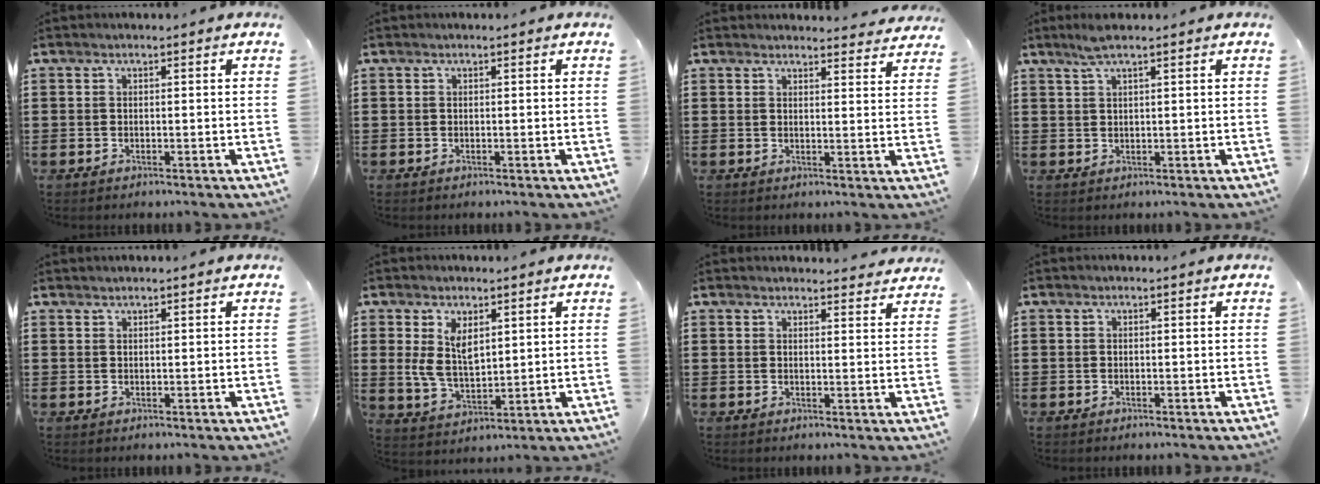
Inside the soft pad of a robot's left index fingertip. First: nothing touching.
{"total": 0.0}
{"total": 2.9, "force": [2.9, 0.0, 0.3], "torque": [-0.006, -0.014, 0.053]}
{"total": 2.7, "force": [1.8, 0.2, 2.0], "torque": [-0.042, 0.001, 0.032]}
{"total": 0.8, "force": [0.8, 0.0, 0.1], "torque": [-0.005, -0.001, 0.016]}
{"total": 6.1, "force": [2.3, 3.2, 4.6], "torque": [-0.098, 0.001, 0.038]}
{"total": 2.5, "force": [2.5, 0.0, 0.2], "torque": [-0.002, -0.011, 0.047]}
{"total": 0.0}